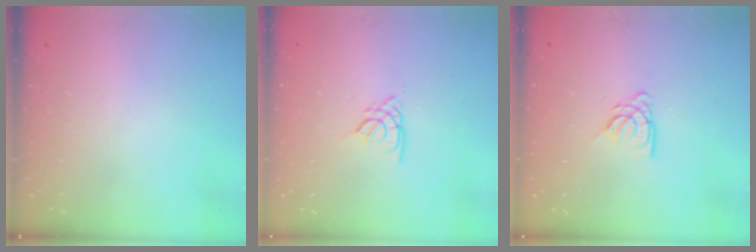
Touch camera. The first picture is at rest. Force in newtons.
{"total": 2.2, "press": 2.1, "slide": 0.5}
{"total": 5.3, "press": 5.3, "slide": 0.5}